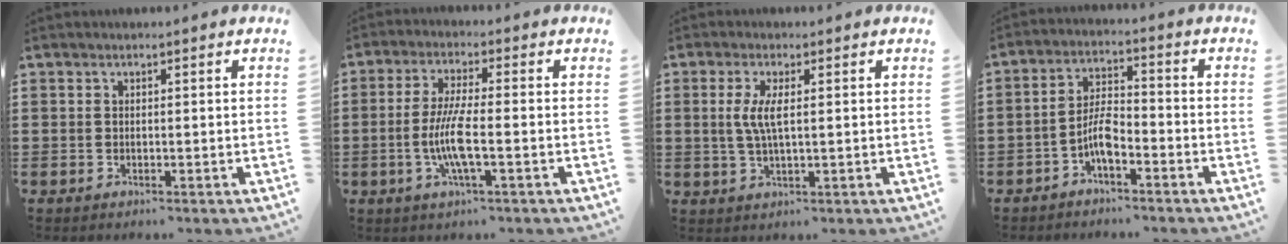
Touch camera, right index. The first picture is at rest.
{"total": 7.1, "force": [-1.7, 1.0, 6.8], "torque": [-0.154, -0.017, -0.040]}
{"total": 3.9, "force": [0.6, 0.8, 3.8], "torque": [-0.081, -0.002, 0.007]}
{"total": 5.2, "force": [-2.8, 1.6, 4.1], "torque": [-0.094, 0.003, -0.059]}